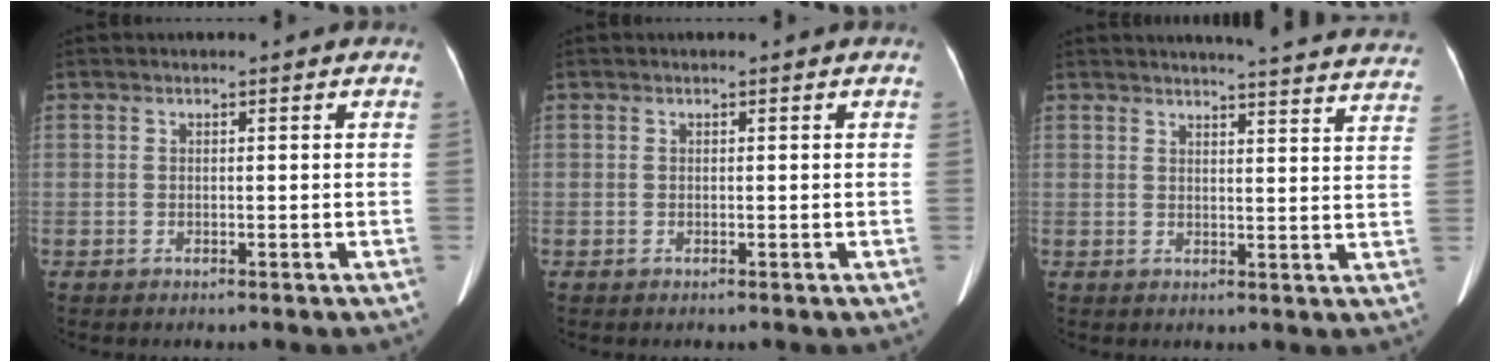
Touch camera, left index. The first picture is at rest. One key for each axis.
{"total": 0.0}
{"total": 22.3, "fx": 21.4, "fy": 1.3, "fz": 6.1, "tx": -0.066, "ty": -0.068, "tz": 0.232}